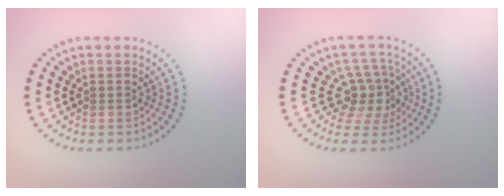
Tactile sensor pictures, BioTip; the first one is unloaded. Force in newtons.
{"total": 3.6, "press": 2.8, "slide": 2.4}